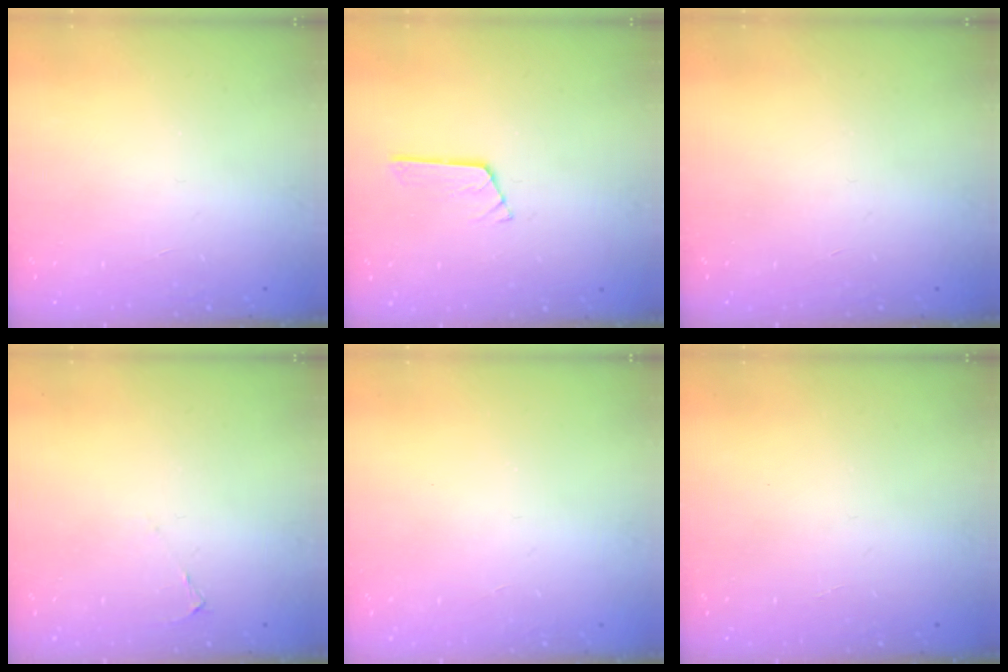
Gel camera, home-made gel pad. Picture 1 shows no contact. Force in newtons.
{"total": 2.9, "press": 2.9, "slide": 0.1}
{"total": 0.0}
{"total": 1.7, "press": 1.7, "slide": 0.3}
{"total": 0.0}
{"total": 0.0}